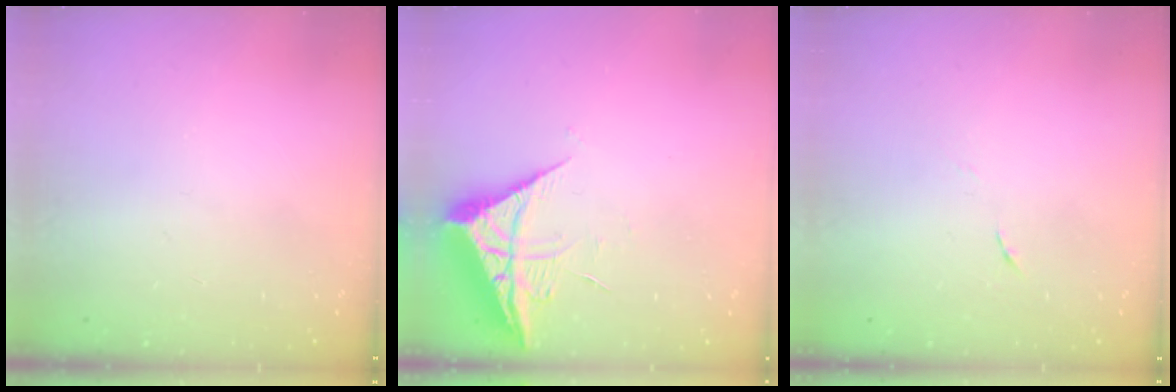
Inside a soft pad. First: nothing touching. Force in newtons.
{"total": 7.6, "press": 7.6, "slide": 0.5}
{"total": 3.9, "press": 3.5, "slide": 1.6}